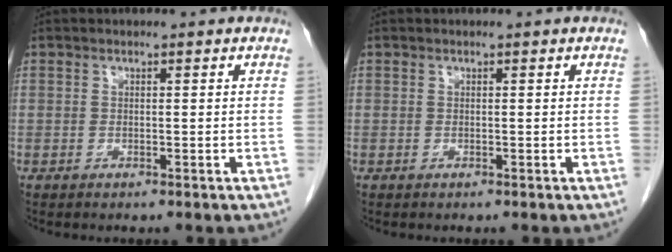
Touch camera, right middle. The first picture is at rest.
{"total": 0.0}